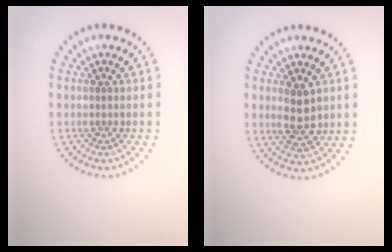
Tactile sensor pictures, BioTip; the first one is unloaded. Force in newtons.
{"total": 2.8, "press": 2.8, "slide": 0.6}